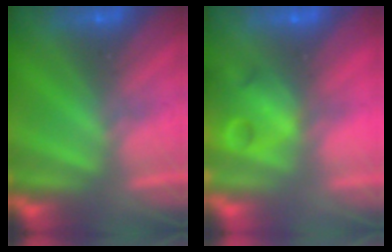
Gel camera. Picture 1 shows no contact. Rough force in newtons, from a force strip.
{"total": 7.4}